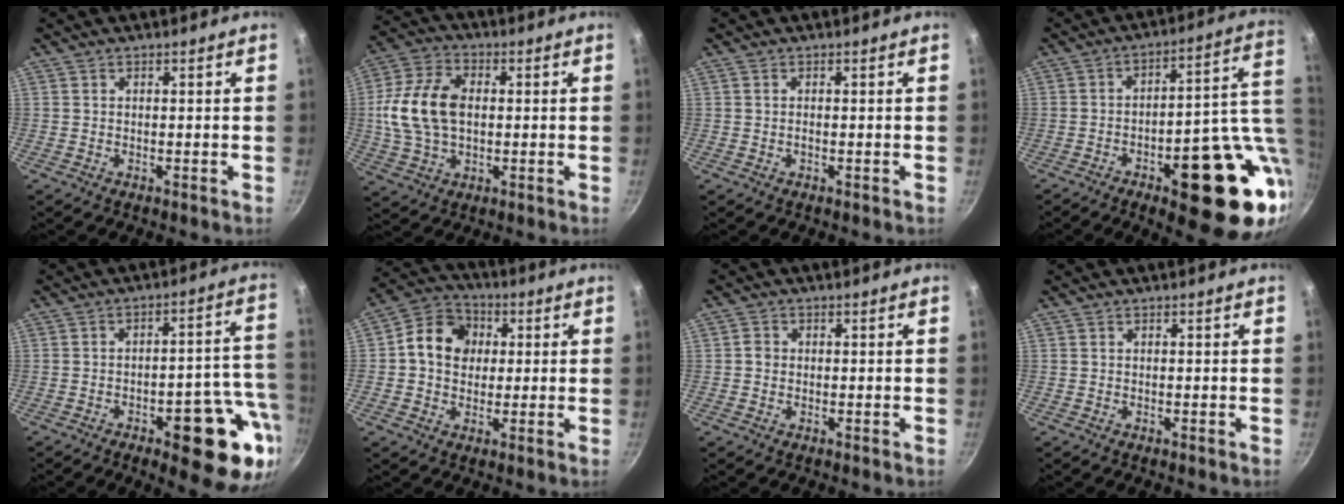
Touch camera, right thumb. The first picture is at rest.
{"total": 14.4, "force": [0.8, 9.6, 10.7], "torque": [-0.199, 0.016, 0.008]}
{"total": 0.6, "force": [-0.1, 0.2, 0.5], "torque": [-0.014, 0.002, -0.003]}
{"total": 24.5, "force": [-4.7, 9.7, 22.0], "torque": [-0.236, 0.005, -0.050]}
{"total": 18.1, "force": [-7.4, 6.6, 15.2], "torque": [-0.134, 0.035, -0.095]}
{"total": 10.8, "force": [1.6, 9.0, 5.7], "torque": [-0.068, 0.014, 0.006]}
{"total": 1.9, "force": [0.0, 1.7, 0.8], "torque": [-0.007, 0.007, -0.004]}
{"total": 0.0}